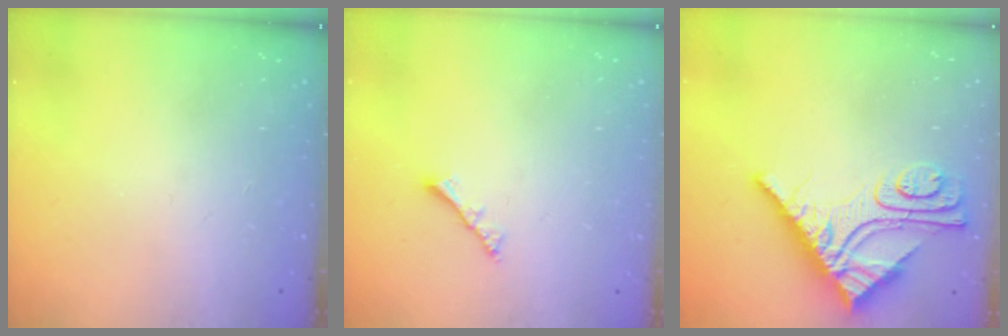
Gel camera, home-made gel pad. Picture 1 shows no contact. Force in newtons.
{"total": 2.5, "press": 2.4, "slide": 0.5}
{"total": 12.6, "press": 12.5, "slide": 1.0}